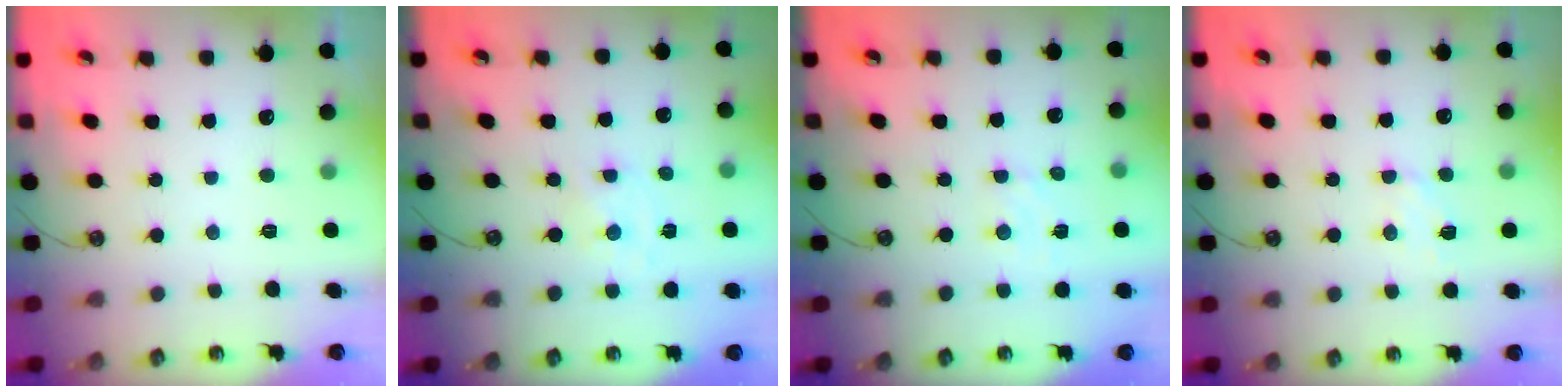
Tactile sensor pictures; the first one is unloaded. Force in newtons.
{"total": 0.0}
{"total": 3.4, "press": 3.4, "slide": 0.5}
{"total": 7.1, "press": 7.0, "slide": 0.6}